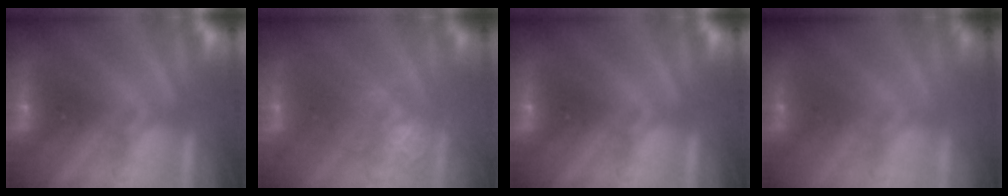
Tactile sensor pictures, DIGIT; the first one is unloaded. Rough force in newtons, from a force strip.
{"total": 3.7}
{"total": 0.0}
{"total": 1.4}